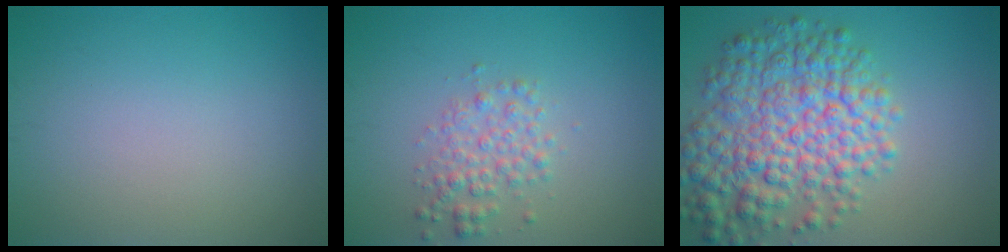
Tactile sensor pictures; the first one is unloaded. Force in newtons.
{"total": 2.5, "press": 2.5, "slide": 0.0}
{"total": 9.0, "press": 9.0, "slide": 0.3}